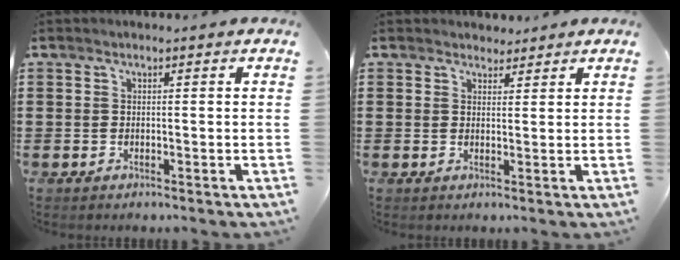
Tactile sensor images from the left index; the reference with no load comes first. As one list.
[{"total": 2.1, "force": [1.9, 0.9, 0.0], "torque": [0.003, -0.001, 0.036]}]